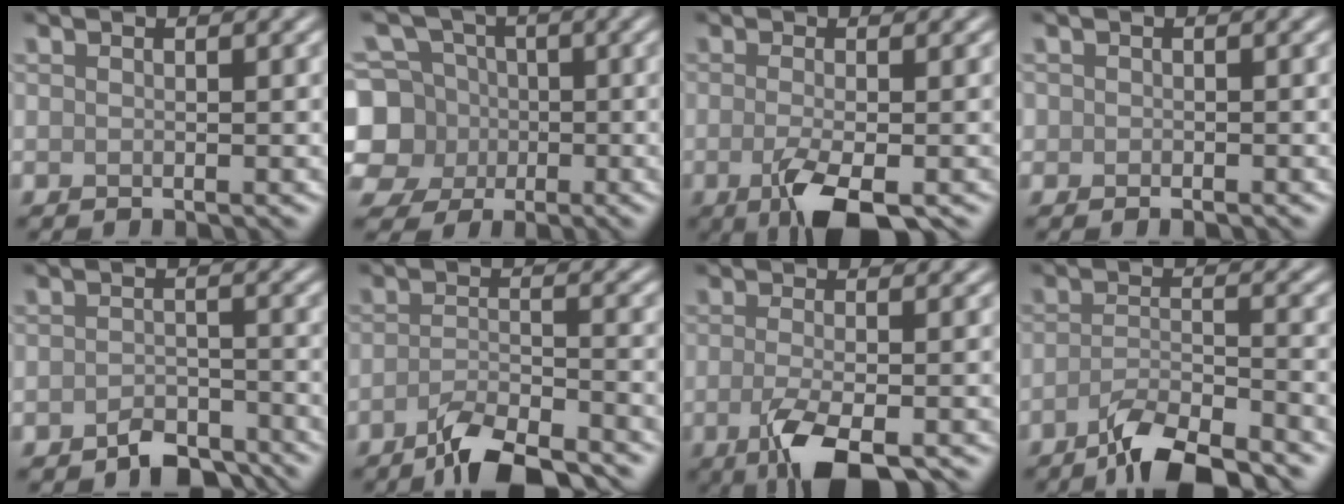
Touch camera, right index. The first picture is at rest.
{"total": 7.8, "force": [-1.4, 7.1, 2.8], "torque": [-0.064, 0.013, -0.055]}
{"total": 4.9, "force": [-1.9, 1.5, 4.3], "torque": [-0.080, -0.011, -0.039]}
{"total": 0.7, "force": [-0.3, 0.6, 0.2], "torque": [0.002, -0.006, -0.008]}
{"total": 3.7, "force": [-2.9, 1.7, 1.5], "torque": [-0.021, 0.000, -0.054]}
{"total": 5.1, "force": [-4.1, 1.0, 2.9], "torque": [-0.051, -0.003, -0.081]}
{"total": 5.7, "force": [-2.5, 1.9, 4.8], "torque": [-0.086, -0.010, -0.049]}
{"total": 5.3, "force": [-4.1, 0.9, 3.1], "torque": [-0.052, -0.002, -0.083]}